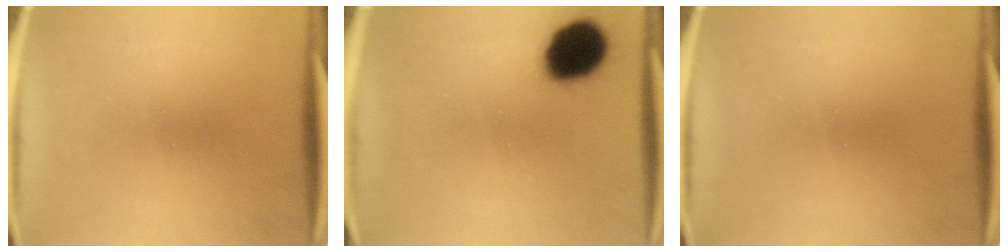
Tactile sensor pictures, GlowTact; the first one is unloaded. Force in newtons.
{"total": 14.8}
{"total": 0.0}